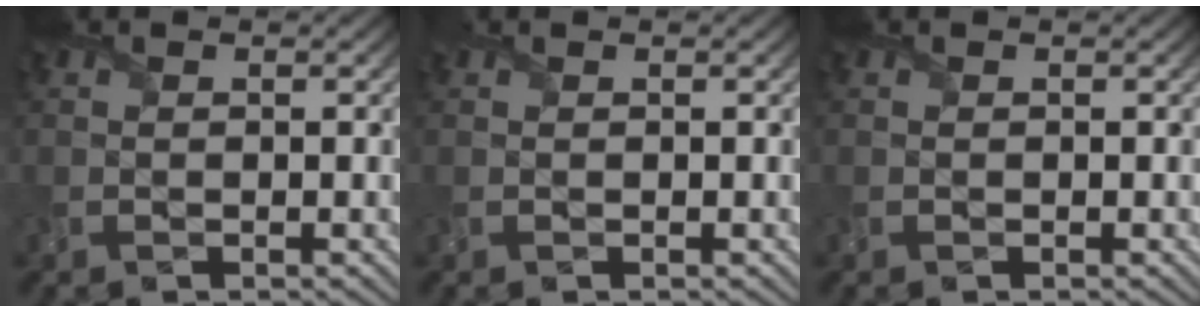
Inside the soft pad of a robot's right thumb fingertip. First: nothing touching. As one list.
[{"total": 0.0}, {"total": 0.0}]